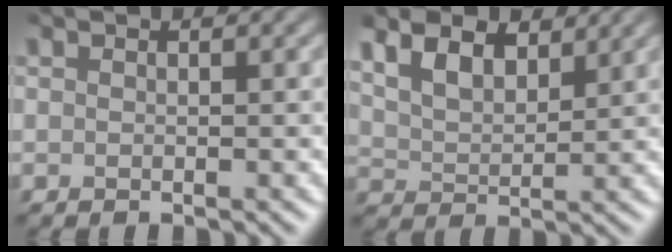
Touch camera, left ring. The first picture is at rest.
{"total": 4.3, "force": [2.7, 2.0, 2.6], "torque": [-0.062, 0.003, 0.051]}